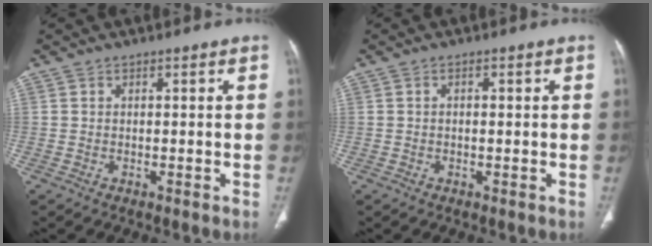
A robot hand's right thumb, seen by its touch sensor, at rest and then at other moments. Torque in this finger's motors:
{"motor_torque": [-0.30, -0.26, -0.15, 0.04, -0.05]}